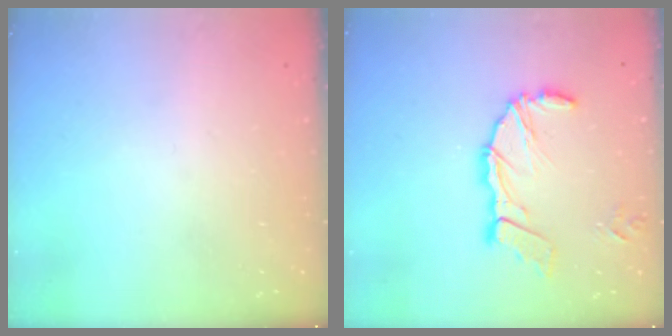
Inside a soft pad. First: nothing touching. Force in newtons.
{"total": 13.2, "press": 13.0, "slide": 2.3}